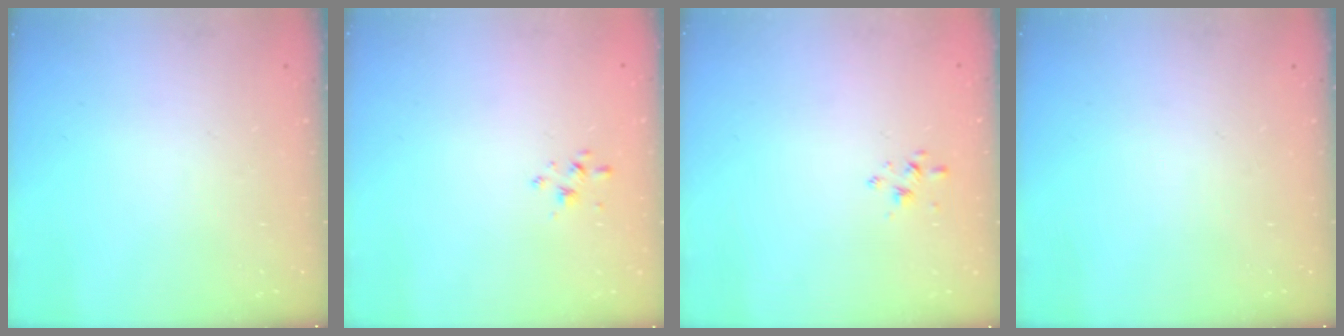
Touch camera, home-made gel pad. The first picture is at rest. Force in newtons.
{"total": 1.9, "press": 1.8, "slide": 0.7}
{"total": 2.0, "press": 1.9, "slide": 0.7}
{"total": 0.0}